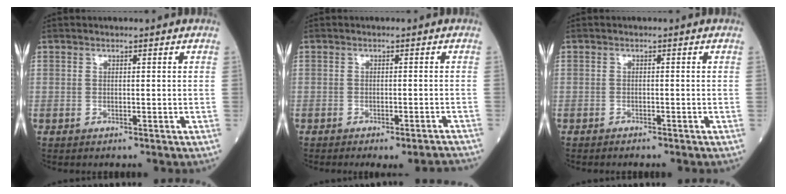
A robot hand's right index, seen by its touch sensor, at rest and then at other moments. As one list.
[{"total": 5.9, "force": [-5.5, 0.6, 2.1], "torque": [-0.013, -0.004, -0.067]}, {"total": 1.0, "force": [-0.9, 0.1, 0.3], "torque": [-0.009, -0.001, -0.014]}]